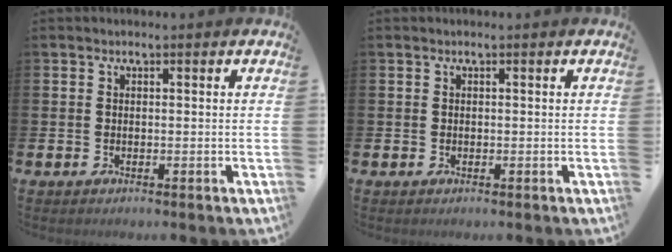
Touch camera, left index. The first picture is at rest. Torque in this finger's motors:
{"motor_torque": [-0.10, 0.04, -0.03, -0.01]}